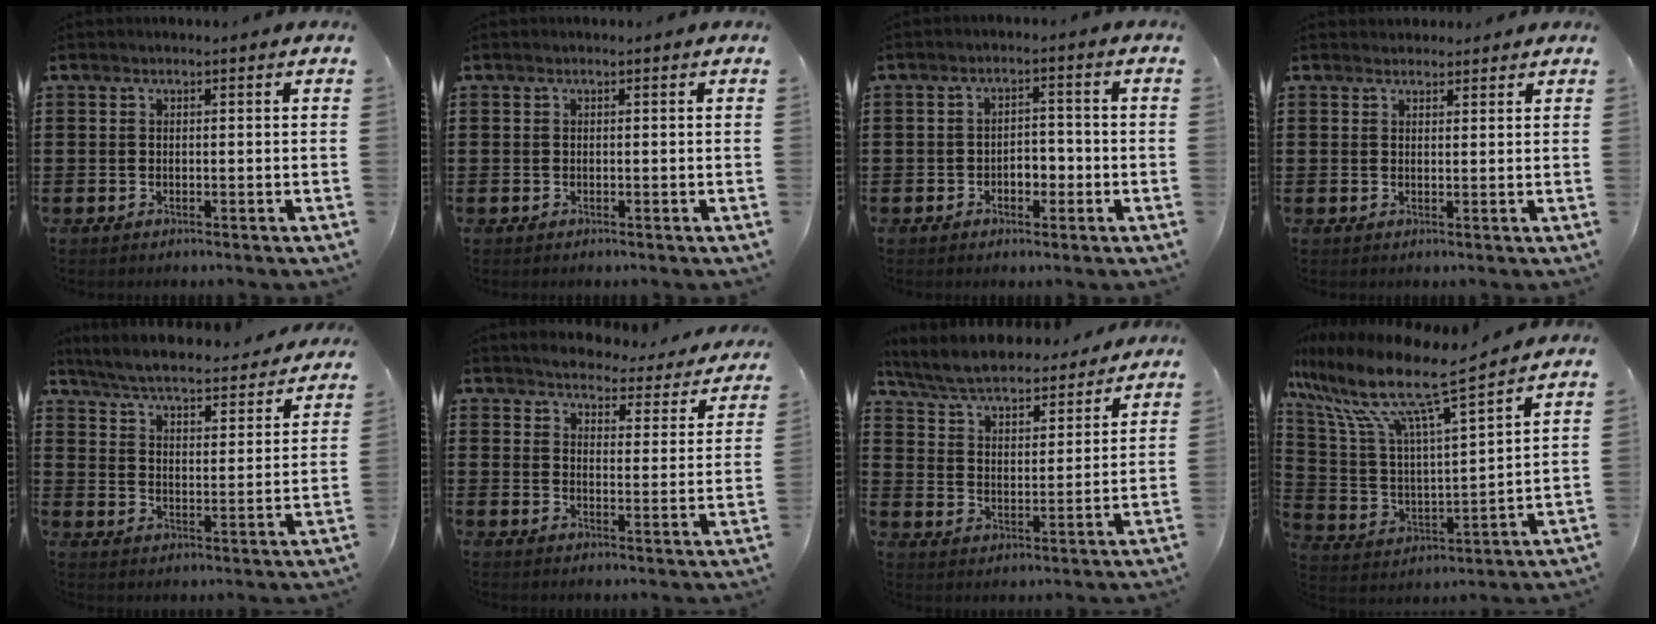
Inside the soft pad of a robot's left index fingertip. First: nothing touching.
{"total": 0.0}
{"total": 3.0, "force": [-1.2, 2.0, 2.0], "torque": [-0.033, 0.000, -0.029]}
{"total": 1.9, "force": [1.7, 0.9, 0.0], "torque": [0.004, 0.001, 0.033]}
{"total": 5.2, "force": [5.1, -0.2, 1.3], "torque": [-0.050, -0.037, 0.082]}
{"total": 3.6, "force": [3.6, 0.1, 0.3], "torque": [-0.029, -0.033, 0.056]}
{"total": 6.7, "force": [6.4, 0.8, 2.0], "torque": [-0.067, -0.039, 0.110]}
{"total": 12.0, "force": [9.0, 1.6, 7.8], "torque": [-0.183, -0.055, 0.149]}